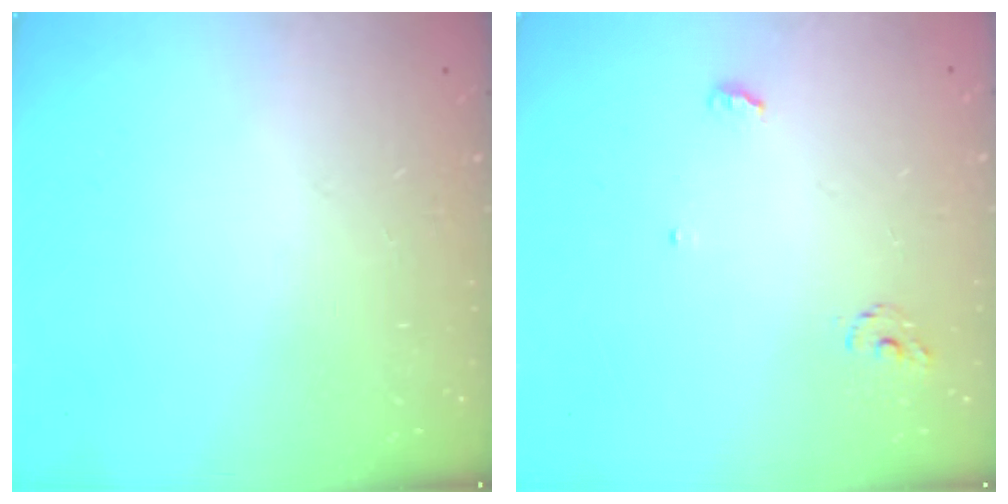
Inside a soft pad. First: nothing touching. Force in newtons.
{"total": 3.6, "press": 3.5, "slide": 0.3}